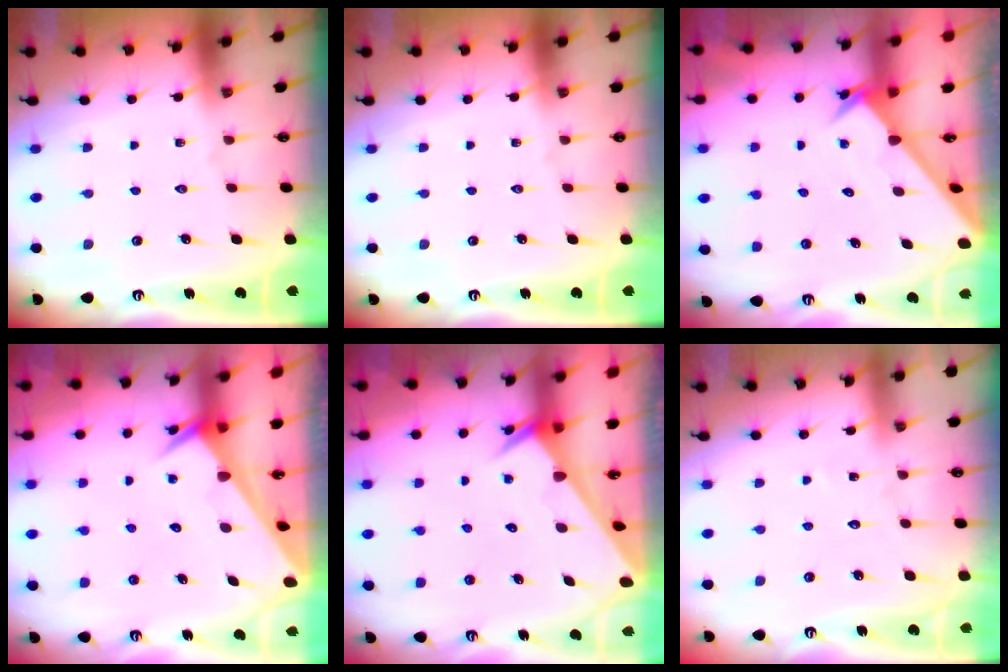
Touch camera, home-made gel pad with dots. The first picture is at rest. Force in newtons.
{"total": 0.0}
{"total": 2.5, "press": 2.5, "slide": 0.2}
{"total": 2.6, "press": 2.6, "slide": 0.1}
{"total": 2.4, "press": 2.4, "slide": 0.0}
{"total": 4.8, "press": 4.8, "slide": 0.5}